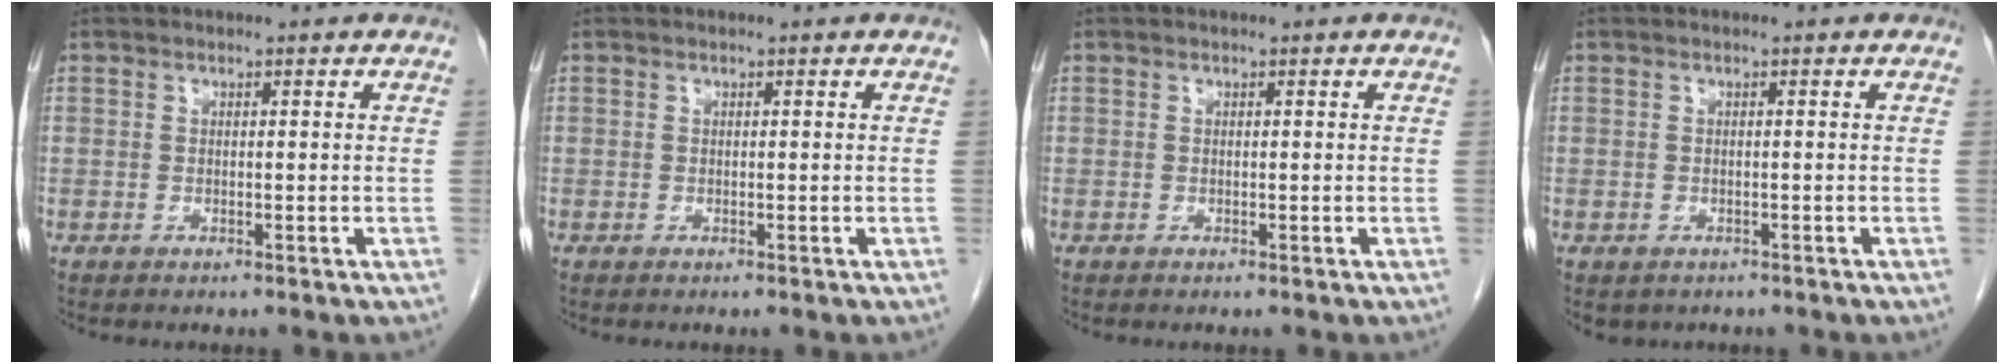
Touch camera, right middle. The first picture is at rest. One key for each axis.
{"total": 0.0}
{"total": 0.0}
{"total": 2.0, "fx": -1.3, "fy": 1.4, "fz": 0.4, "tx": -0.006, "ty": 0.001, "tz": -0.014}